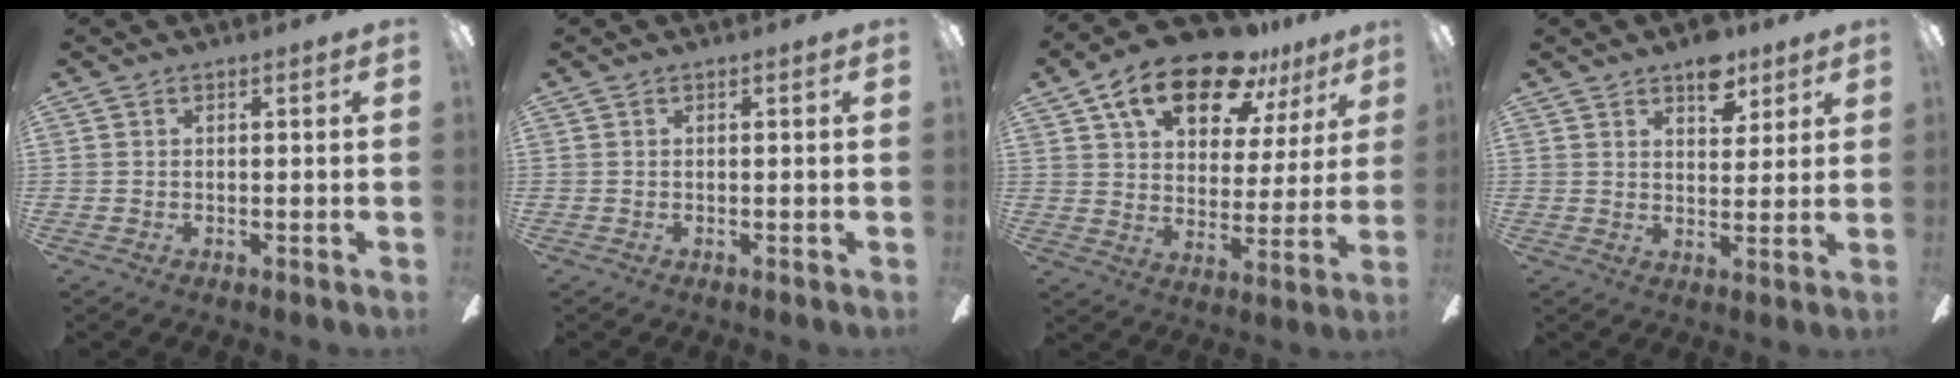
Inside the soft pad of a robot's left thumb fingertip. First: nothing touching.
{"total": 0.0}
{"total": 18.8, "force": [12.2, 9.3, 10.9], "torque": [-0.177, -0.060, 0.210]}
{"total": 7.4, "force": [5.0, 4.0, 3.7], "torque": [-0.029, -0.024, 0.082]}